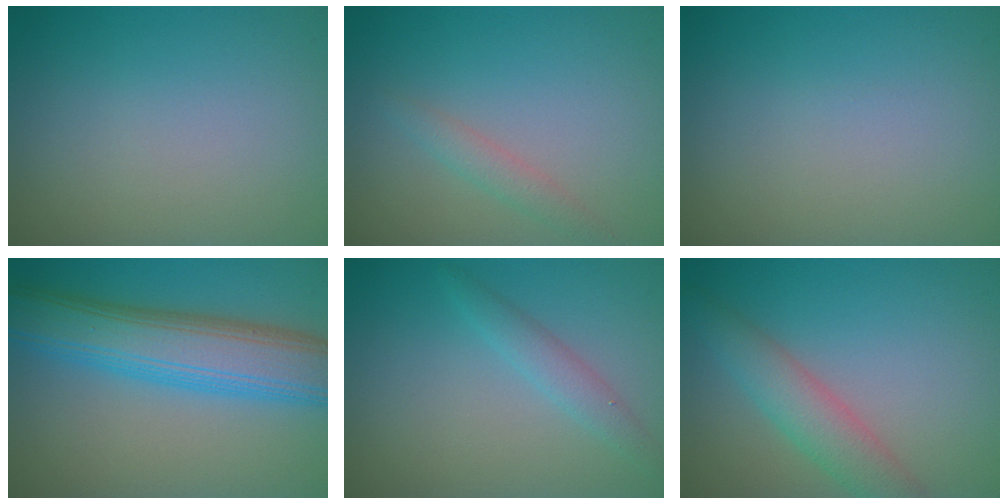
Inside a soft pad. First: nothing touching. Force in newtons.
{"total": 1.5, "press": 1.5, "slide": 0.1}
{"total": 0.0}
{"total": 9.5, "press": 9.5, "slide": 0.3}
{"total": 1.9, "press": 1.9, "slide": 0.0}
{"total": 4.2, "press": 4.2, "slide": 0.2}